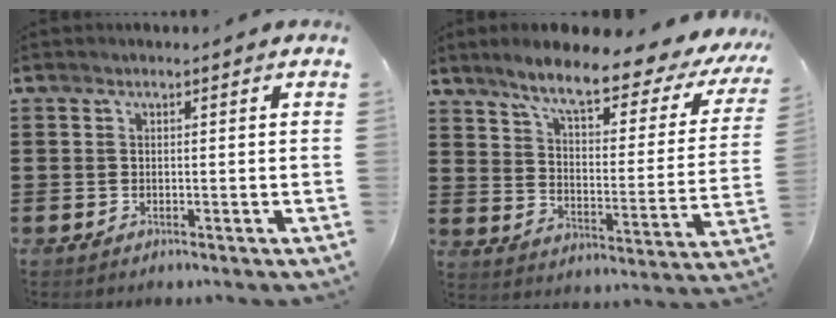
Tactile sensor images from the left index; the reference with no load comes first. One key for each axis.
{"total": 9.1, "fx": 7.2, "fy": 0.9, "fz": 5.6, "tx": -0.120, "ty": -0.040, "tz": 0.111}